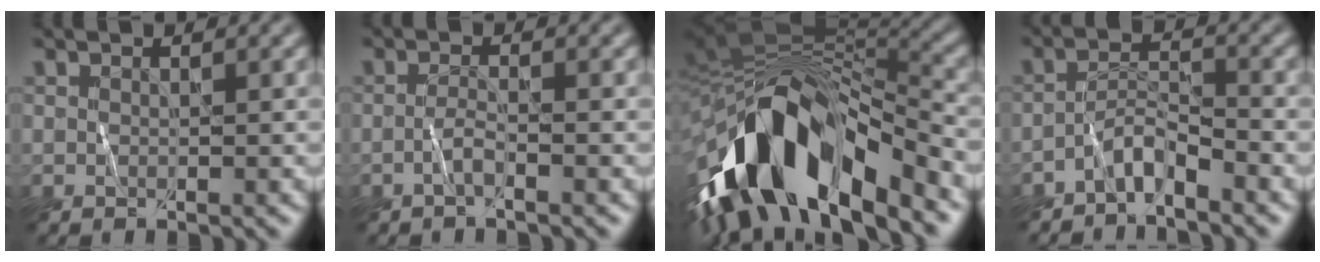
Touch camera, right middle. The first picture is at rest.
{"total": 1.4, "force": [-0.8, 0.1, 1.1], "torque": [-0.019, 0.006, -0.020]}
{"total": 14.6, "force": [-6.6, 6.6, 11.2], "torque": [-0.201, 0.020, -0.107]}
{"total": 2.6, "force": [-2.2, 0.5, 1.3], "torque": [-0.022, 0.014, -0.047]}